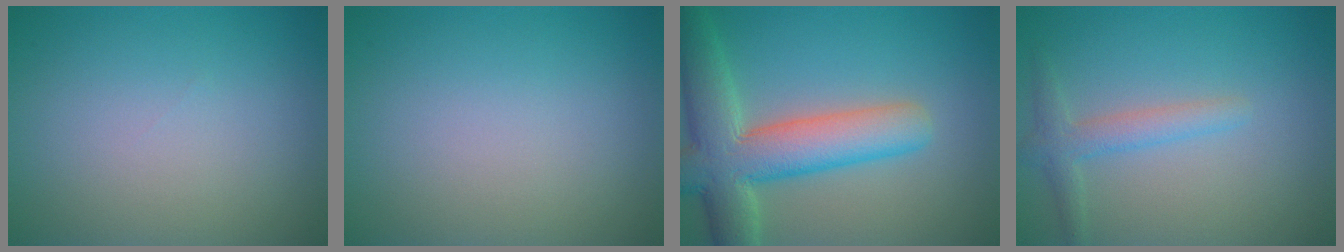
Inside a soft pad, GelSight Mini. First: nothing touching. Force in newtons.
{"total": 0.0}
{"total": 8.6, "press": 8.6, "slide": 0.7}
{"total": 2.3, "press": 2.3, "slide": 0.1}